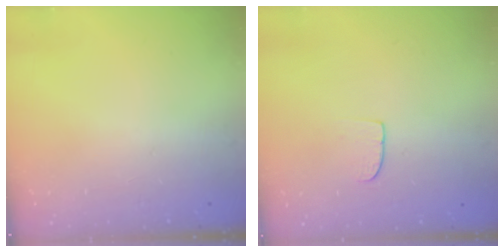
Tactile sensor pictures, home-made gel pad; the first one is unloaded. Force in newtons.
{"total": 5.6, "press": 5.5, "slide": 0.5}